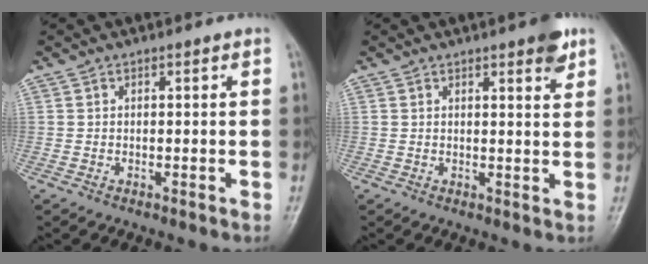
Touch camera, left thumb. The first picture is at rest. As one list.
[{"total": 4.2, "force": [2.6, 1.0, 3.2], "torque": [-0.034, -0.012, 0.030]}]